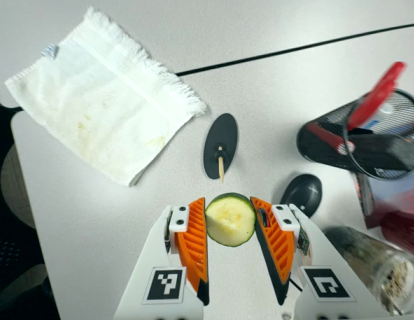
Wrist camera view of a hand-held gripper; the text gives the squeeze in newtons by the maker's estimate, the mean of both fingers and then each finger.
{"total": 8.1, "left": 7.6, "right": 8.6}